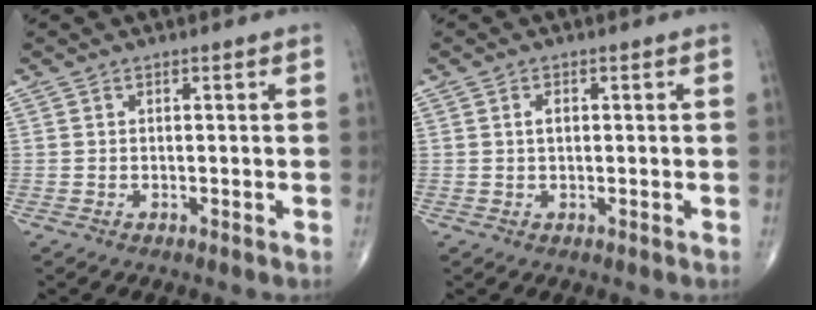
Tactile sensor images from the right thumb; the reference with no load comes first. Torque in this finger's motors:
{"motor_torque": [0.04, 0.99, 0.28, 0.08, 0.06]}